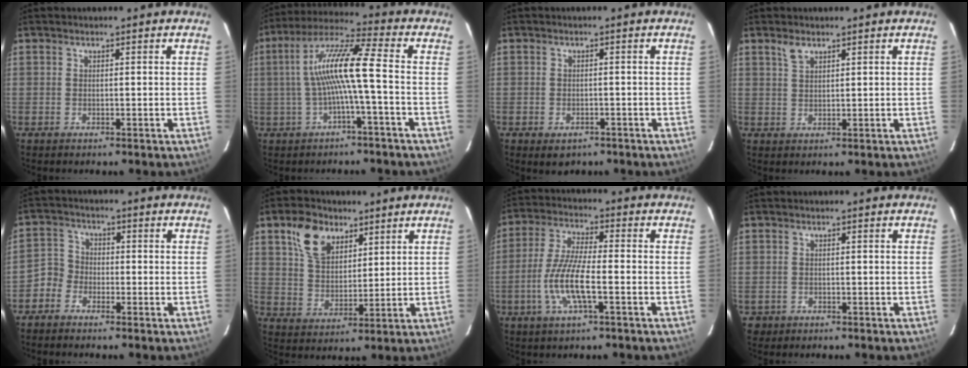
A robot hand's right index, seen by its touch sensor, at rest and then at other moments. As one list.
[{"total": 10.8, "force": [-1.2, 0.2, 10.8], "torque": [-0.219, 0.019, -0.020]}, {"total": 3.7, "force": [-2.1, 2.5, 1.6], "torque": [-0.033, -0.008, -0.023]}, {"total": 2.3, "force": [1.7, 1.1, 1.2], "torque": [-0.022, 0.003, 0.035]}, {"total": 3.9, "force": [-2.3, 3.1, 0.3], "torque": [-0.003, 0.017, -0.054]}, {"total": 10.0, "force": [5.5, 6.2, 5.5], "torque": [-0.107, 0.023, 0.107]}, {"total": 10.2, "force": [-3.1, 1.9, 9.5], "torque": [-0.200, -0.003, -0.063]}, {"total": 2.0, "force": [-0.6, 1.9, 0.2], "torque": [-0.006, 0.001, -0.005]}]